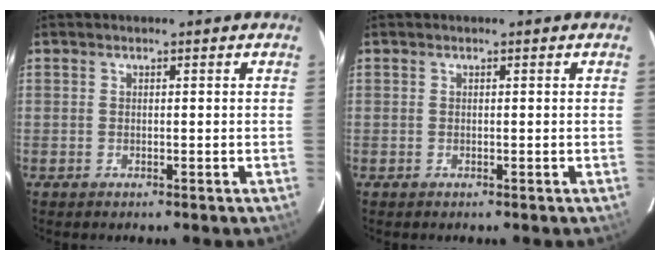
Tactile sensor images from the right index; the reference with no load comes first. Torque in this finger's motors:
{"motor_torque": [0.00, 0.00, 0.01, 0.00]}